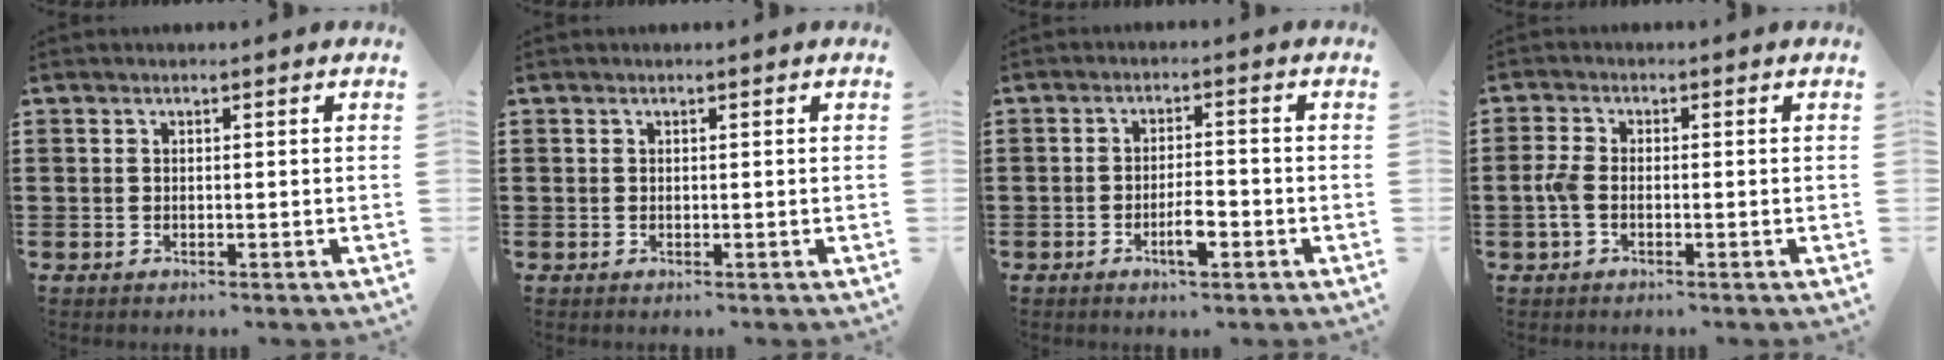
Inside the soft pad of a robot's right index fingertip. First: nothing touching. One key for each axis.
{"total": 0.0}
{"total": 4.4, "fx": -1.9, "fy": 1.3, "fz": 3.7, "tx": -0.068, "ty": 0.003, "tz": -0.035}
{"total": 2.8, "fx": -0.7, "fy": 1.4, "fz": 2.3, "tx": -0.064, "ty": -0.004, "tz": -0.020}